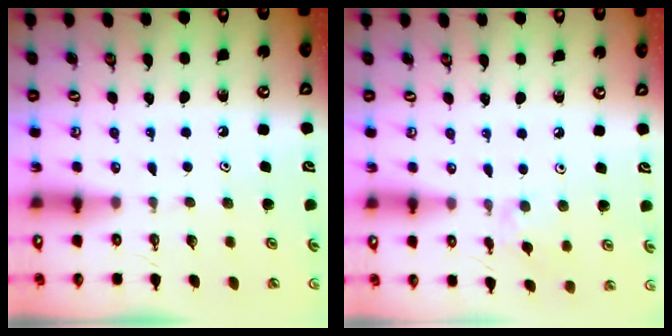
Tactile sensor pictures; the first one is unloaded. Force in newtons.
{"total": 3.2, "press": 3.2, "slide": 0.5}